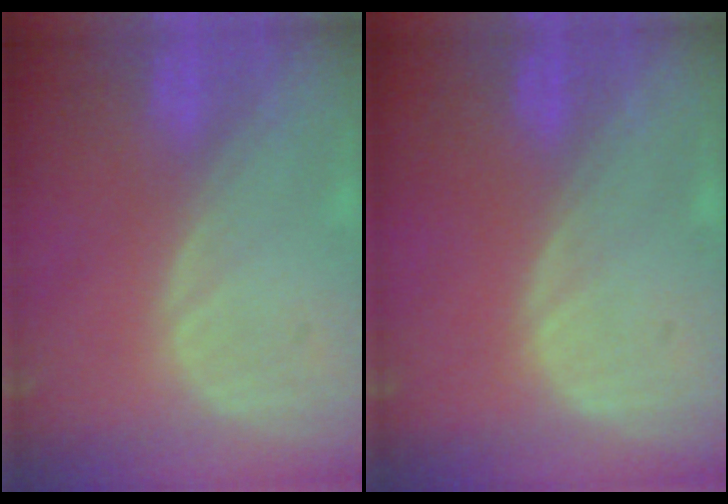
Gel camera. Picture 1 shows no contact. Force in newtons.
{"total": 0.0}